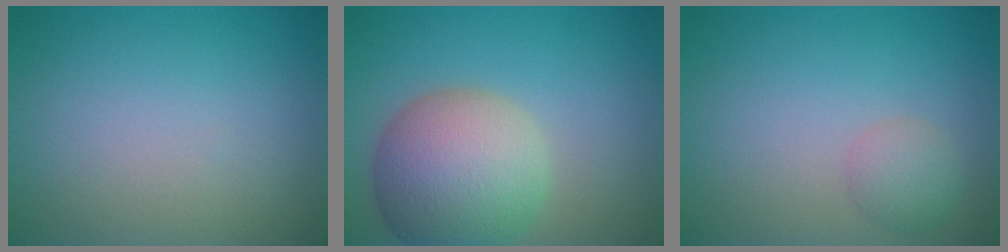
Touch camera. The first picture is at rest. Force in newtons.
{"total": 8.8, "press": 8.8, "slide": 0.7}
{"total": 1.9, "press": 1.9, "slide": 0.1}